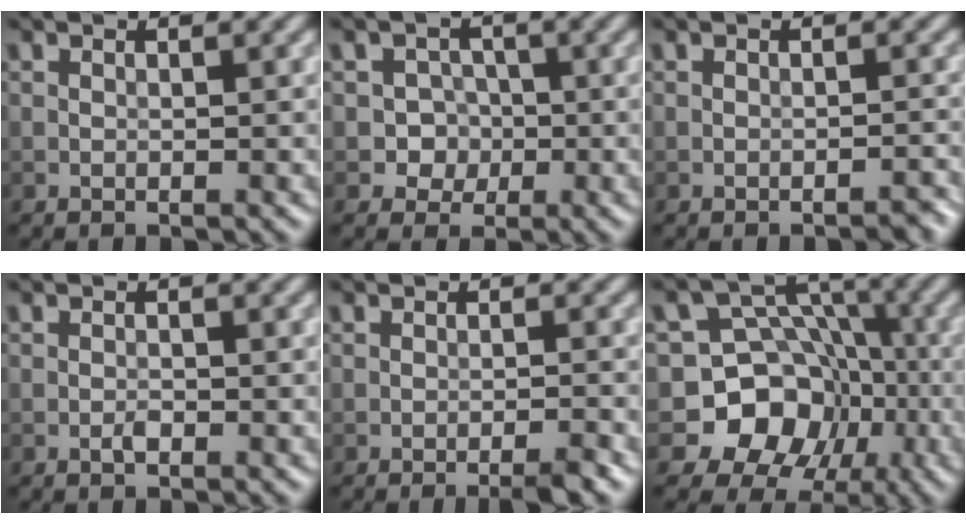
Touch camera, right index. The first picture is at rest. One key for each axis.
{"total": 2.6, "fx": -0.6, "fy": 2.5, "fz": 0.6, "tx": 0.009, "ty": 0.003, "tz": -0.022}
{"total": 1.2, "fx": -1.1, "fy": 0.2, "fz": 0.5, "tx": -0.002, "ty": 0.005, "tz": -0.014}
{"total": 0.7, "fx": -0.4, "fy": 0.4, "fz": 0.5, "tx": -0.009, "ty": 0.000, "tz": -0.008}
{"total": 2.3, "fx": -1.6, "fy": 0.2, "fz": 1.7, "tx": -0.021, "ty": 0.003, "tz": -0.030}
{"total": 10.5, "fx": -3.7, "fy": 9.4, "fz": 3.0, "tx": -0.041, "ty": 0.011, "tz": -0.097}